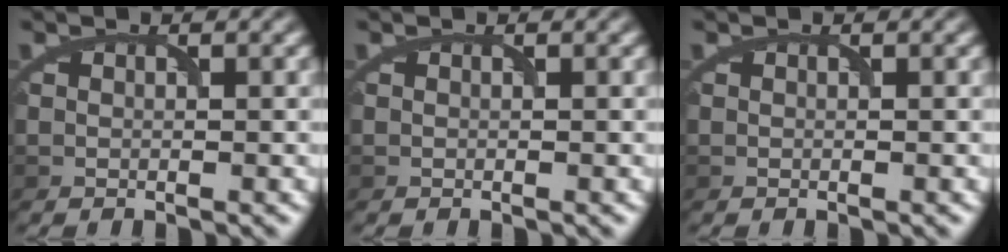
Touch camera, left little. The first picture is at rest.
{"total": 0.0}
{"total": 0.0}